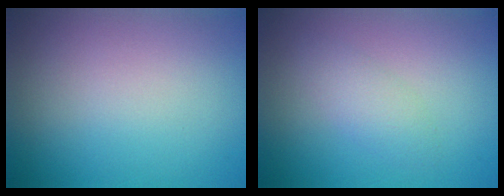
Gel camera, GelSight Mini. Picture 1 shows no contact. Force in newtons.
{"total": 1.8, "press": 1.8, "slide": 0.2}